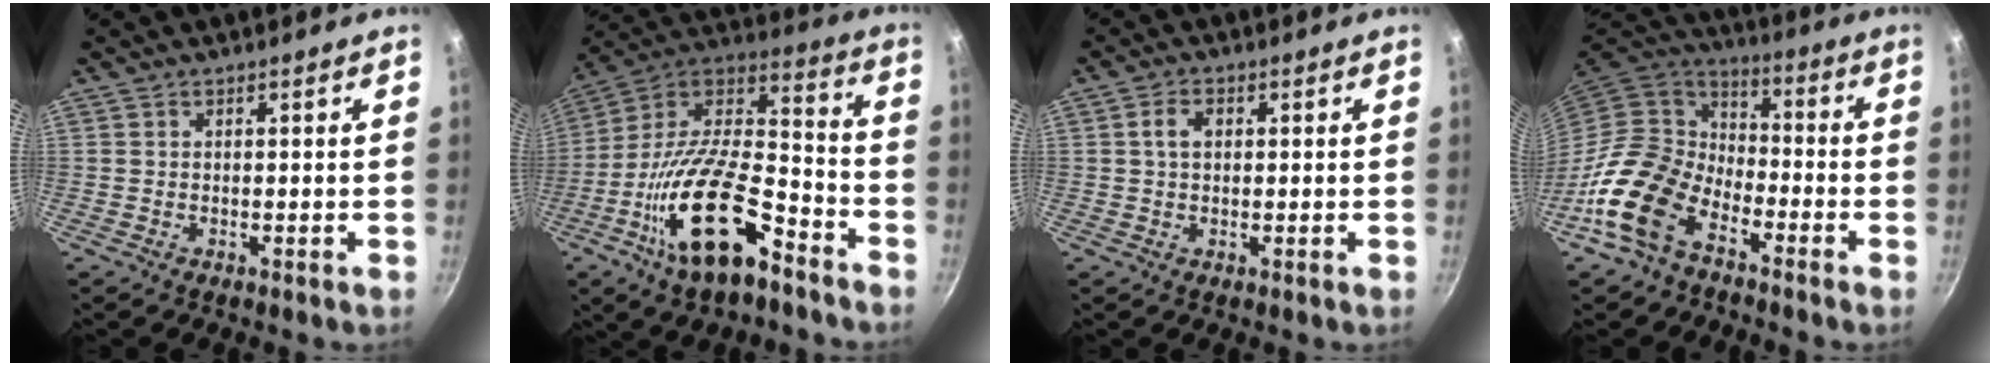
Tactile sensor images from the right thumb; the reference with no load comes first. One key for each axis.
{"total": 23.6, "fx": -11.6, "fy": 10.0, "fz": 17.9, "tx": -0.300, "ty": 0.062, "tz": -0.223}
{"total": 3.1, "fx": 0.6, "fy": 2.2, "fz": 2.2, "tx": -0.028, "ty": 0.006, "tz": 0.007}
{"total": 15.7, "fx": -8.8, "fy": 9.8, "fz": 8.6, "tx": -0.136, "ty": 0.063, "tz": -0.191}